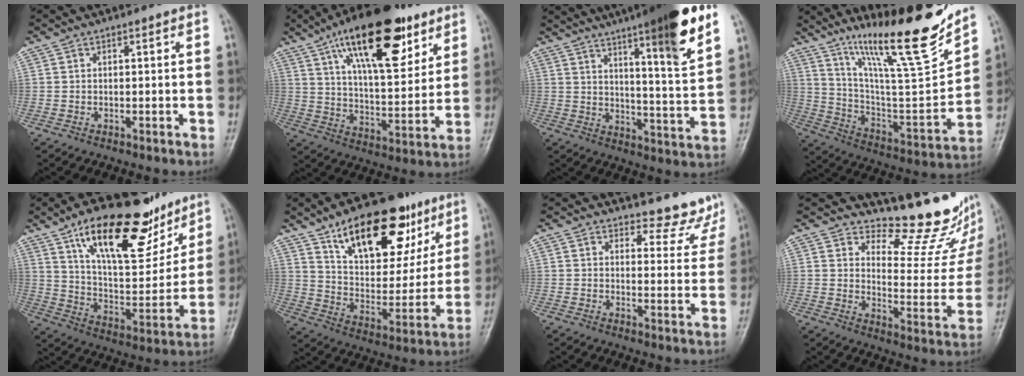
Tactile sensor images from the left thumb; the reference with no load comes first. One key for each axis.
{"total": 23.0, "fx": 12.5, "fy": 9.2, "fz": 17.0, "tx": -0.238, "ty": -0.038, "tz": 0.206}
{"total": 20.1, "fx": 12.0, "fy": 2.2, "fz": 16.0, "tx": -0.210, "ty": -0.054, "tz": 0.176}
{"total": 22.2, "fx": 17.0, "fy": 2.4, "fz": 14.1, "tx": -0.190, "ty": -0.101, "tz": 0.295}
{"total": 24.2, "fx": 14.8, "fy": 9.8, "fz": 16.4, "tx": -0.210, "ty": -0.054, "tz": 0.248}
{"total": 23.7, "fx": 13.2, "fy": 11.8, "fz": 15.8, "tx": -0.190, "ty": -0.039, "tz": 0.216}
{"total": 7.4, "fx": 7.0, "fy": 2.4, "fz": -0.3, "tx": 0.034, "ty": -0.066, "tz": 0.070}
{"total": 16.4, "fx": 14.4, "fy": 5.4, "fz": 5.6, "tx": -0.025, "ty": -0.142, "tz": 0.176}